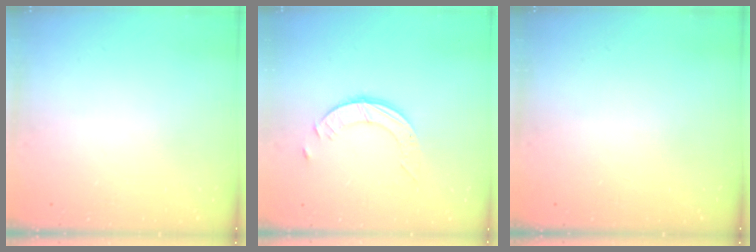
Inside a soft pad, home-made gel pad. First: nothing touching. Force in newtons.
{"total": 3.7, "press": 3.6, "slide": 0.4}
{"total": 0.0}